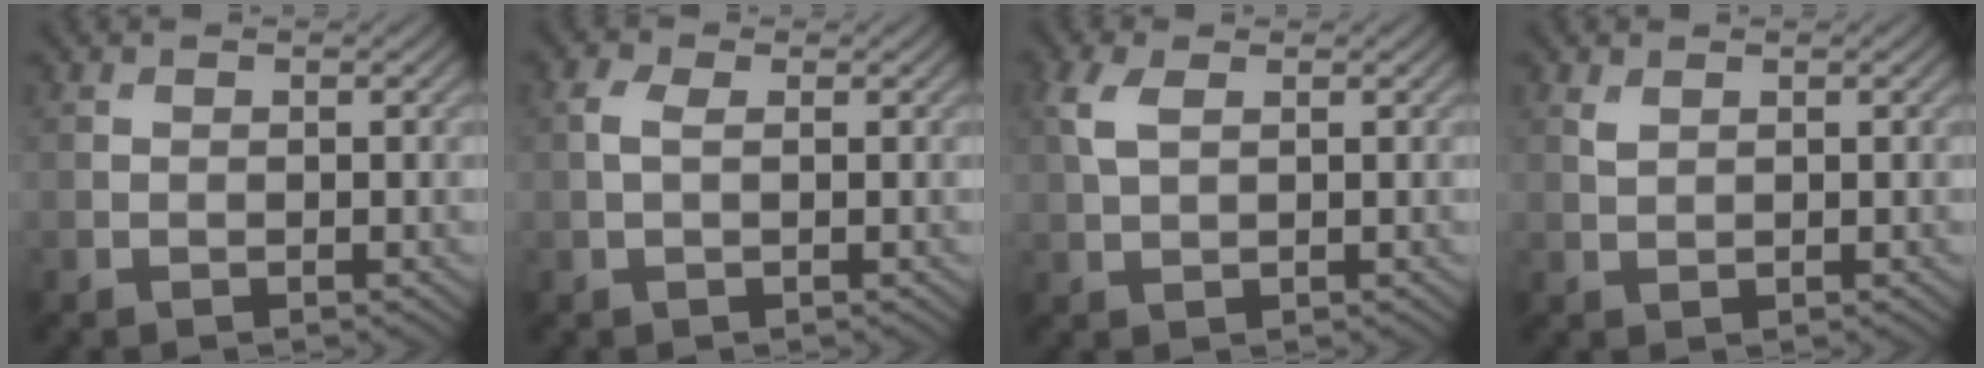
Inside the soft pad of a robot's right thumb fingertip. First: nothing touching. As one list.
[{"total": 1.6, "force": [0.2, 0.9, 1.4], "torque": [-0.036, 0.004, -0.001]}, {"total": 3.2, "force": [1.2, 1.6, 2.5], "torque": [-0.069, 0.007, 0.023]}, {"total": 1.0, "force": [0.7, 0.5, 0.6], "torque": [-0.021, -0.001, 0.017]}]